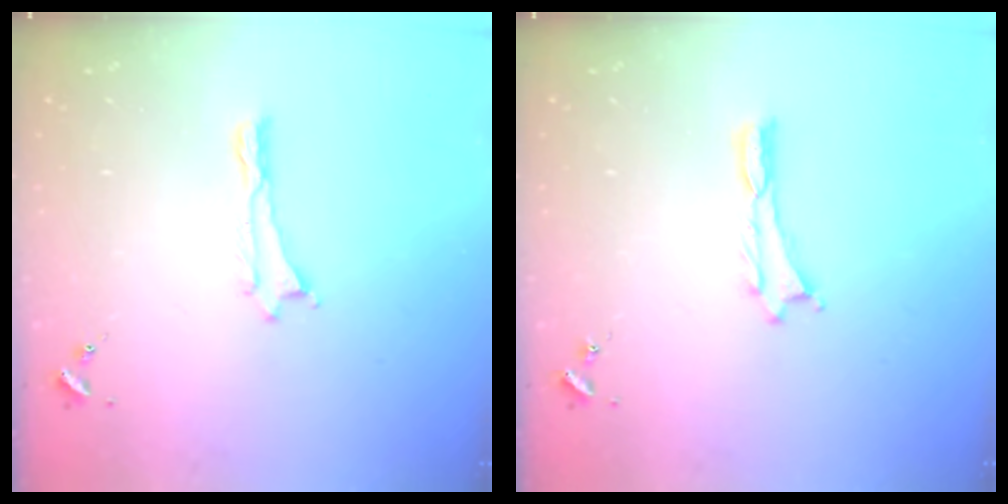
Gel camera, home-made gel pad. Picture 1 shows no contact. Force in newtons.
{"total": 0.0}